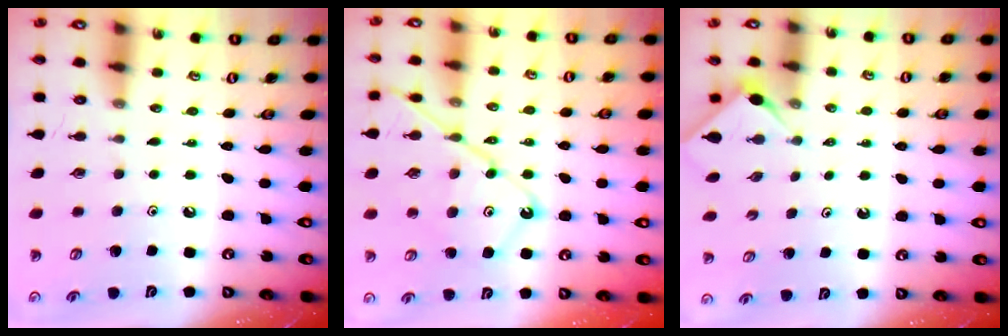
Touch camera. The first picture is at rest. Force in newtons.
{"total": 13.8, "press": 13.7, "slide": 1.6}
{"total": 2.7, "press": 2.6, "slide": 0.4}